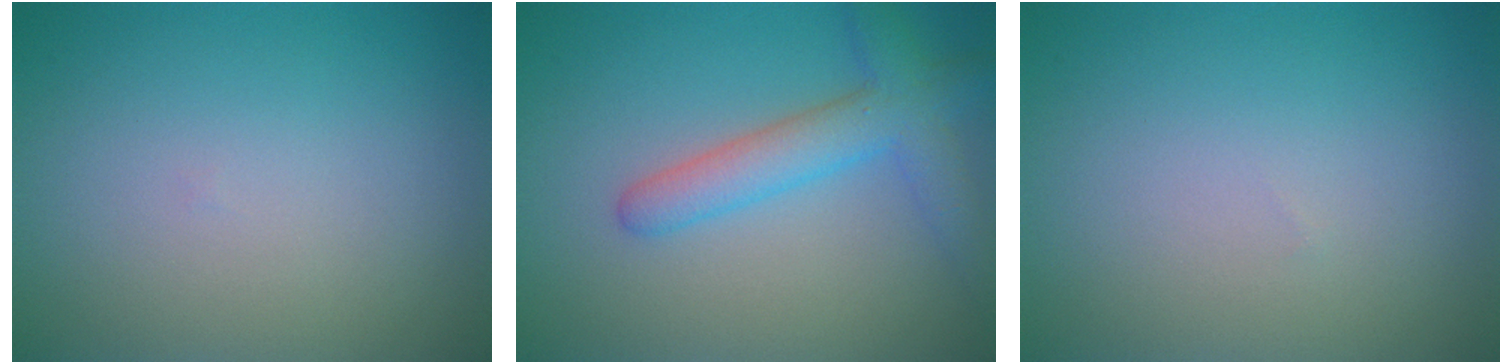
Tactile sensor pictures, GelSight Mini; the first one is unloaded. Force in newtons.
{"total": 4.4, "press": 4.4, "slide": 0.1}
{"total": 0.0}